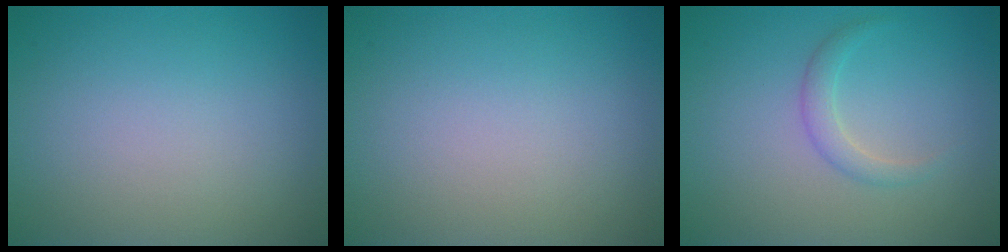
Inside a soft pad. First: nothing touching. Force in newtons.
{"total": 0.0}
{"total": 1.6, "press": 1.6, "slide": 0.1}